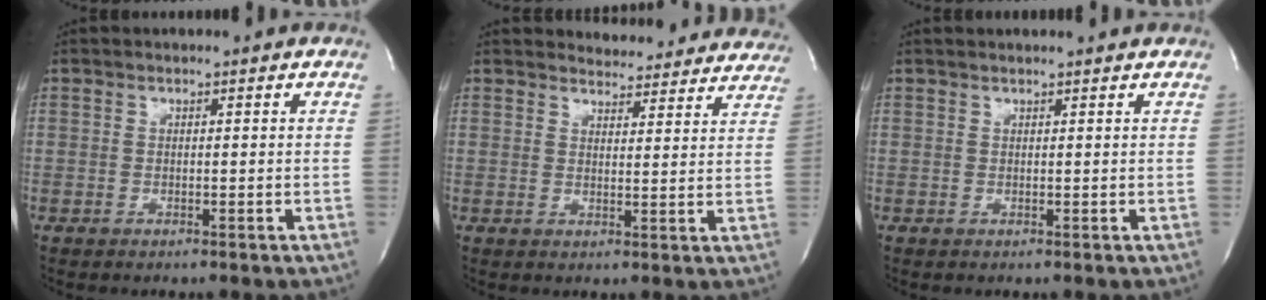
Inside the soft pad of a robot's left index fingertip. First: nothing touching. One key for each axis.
{"total": 14.3, "fx": 13.8, "fy": 3.7, "fz": 1.6, "tx": 0.006, "ty": -0.021, "tz": 0.143}
{"total": 2.9, "fx": 2.7, "fy": 0.0, "fz": 0.9, "tx": -0.014, "ty": 0.013, "tz": 0.031}